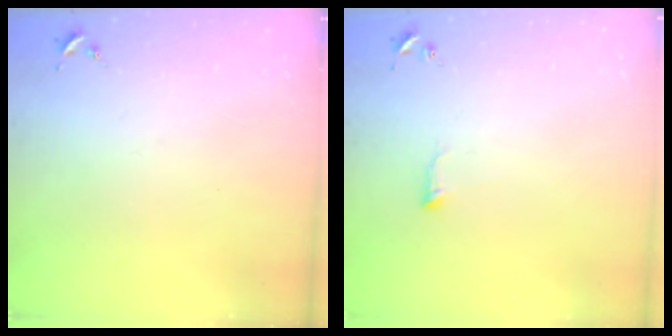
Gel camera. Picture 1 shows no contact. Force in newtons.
{"total": 5.3, "press": 5.3, "slide": 0.7}